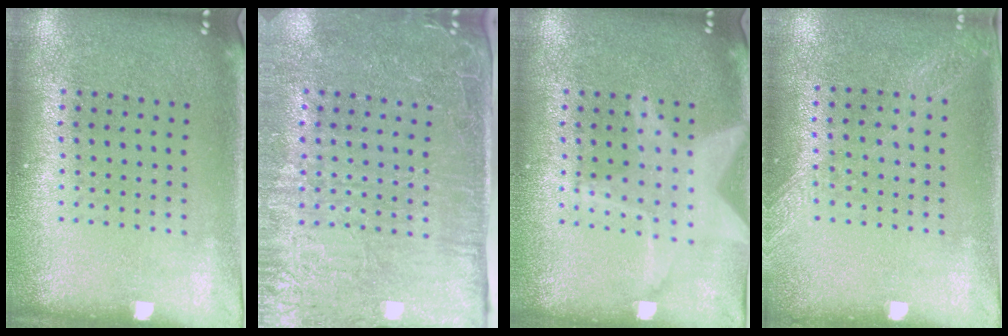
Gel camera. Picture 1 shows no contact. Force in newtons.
{"total": 4.5, "press": 3.9, "slide": 2.2}
{"total": 1.9, "press": 1.9, "slide": 0.2}
{"total": 1.1, "press": 1.1, "slide": 0.2}